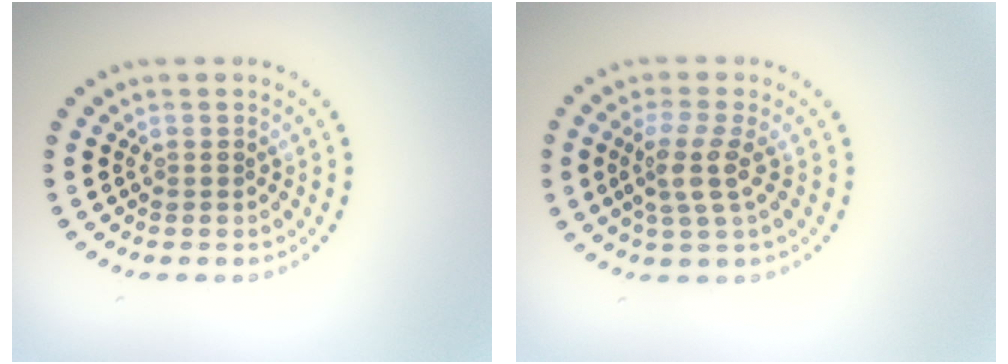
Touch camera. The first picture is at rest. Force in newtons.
{"total": 2.9, "press": 2.3, "slide": 1.8}